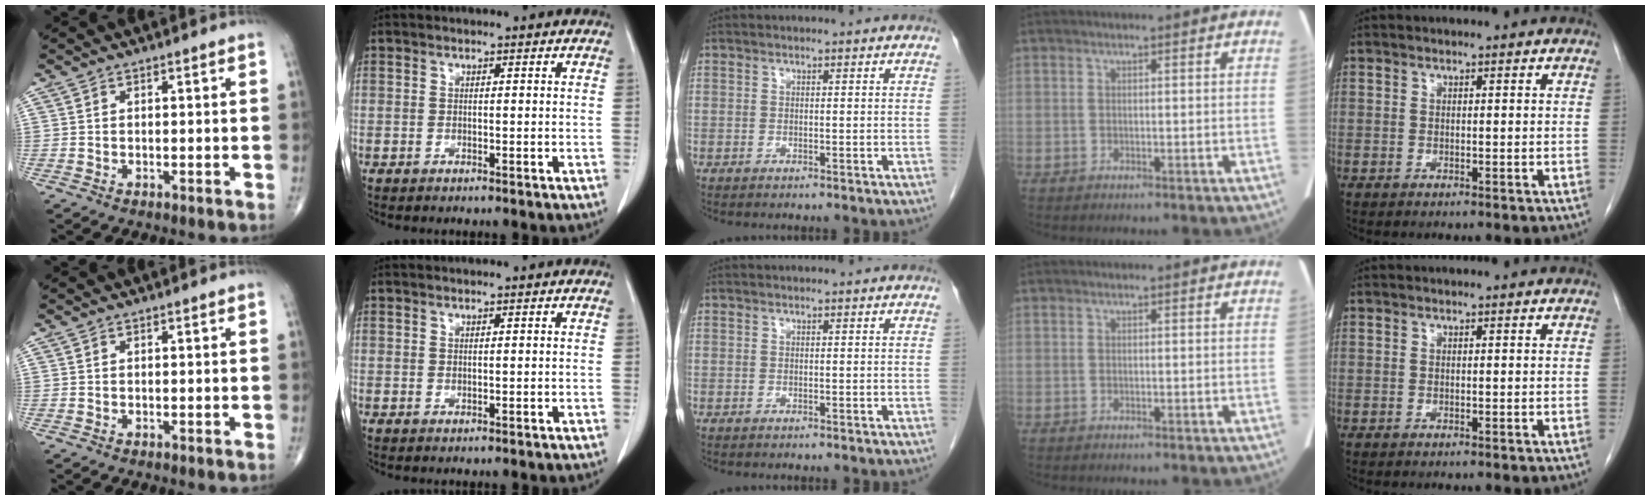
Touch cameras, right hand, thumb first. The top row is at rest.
{}